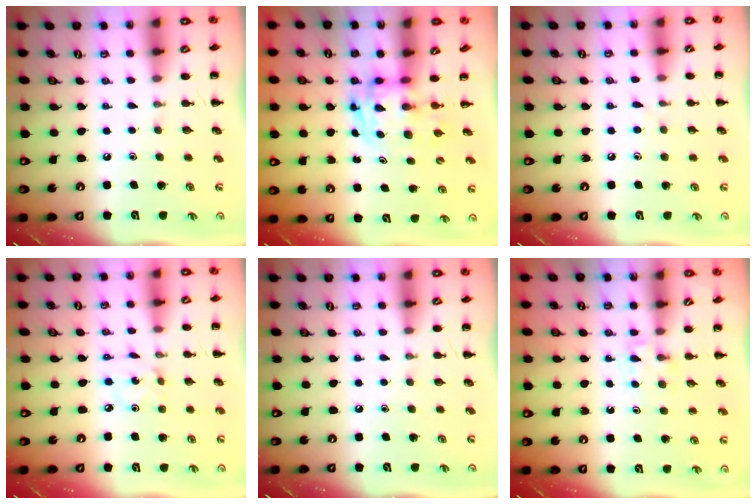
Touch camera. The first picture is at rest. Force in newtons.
{"total": 2.9, "press": 2.9, "slide": 0.5}
{"total": 3.0, "press": 2.6, "slide": 1.4}
{"total": 0.8, "press": 0.8, "slide": 0.2}
{"total": 0.0}
{"total": 3.8, "press": 3.6, "slide": 1.3}